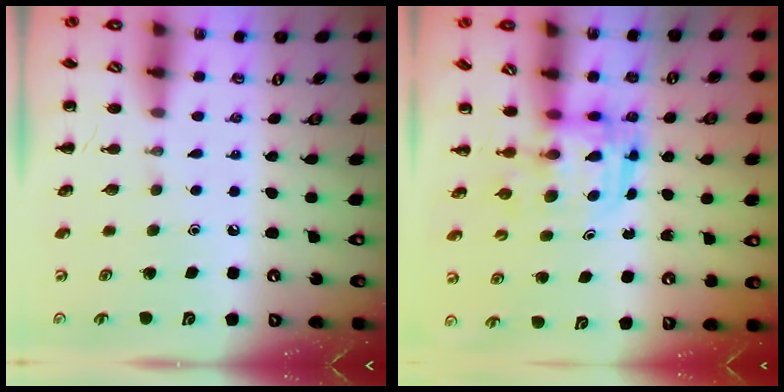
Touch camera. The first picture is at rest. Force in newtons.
{"total": 3.0, "press": 3.0, "slide": 0.3}